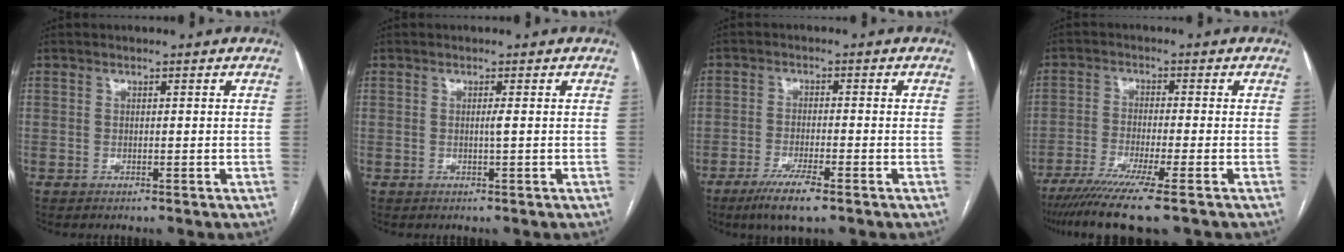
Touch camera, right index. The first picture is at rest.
{"total": 0.7, "force": [0.0, -0.3, 0.7], "torque": [-0.009, -0.001, -0.002]}
{"total": 6.0, "force": [-3.9, 0.6, 4.5], "torque": [-0.092, -0.013, -0.069]}
{"total": 10.6, "force": [-7.6, -0.5, 7.3], "torque": [-0.122, -0.026, -0.123]}